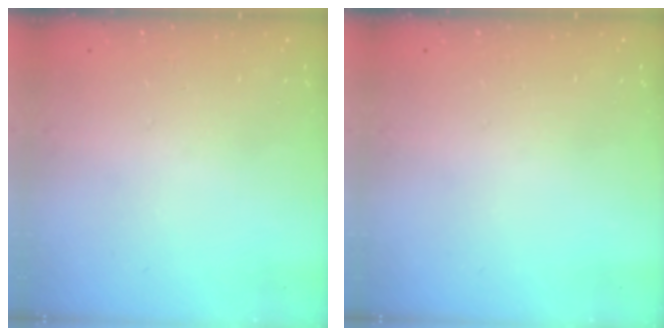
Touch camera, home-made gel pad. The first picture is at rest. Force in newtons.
{"total": 0.0}